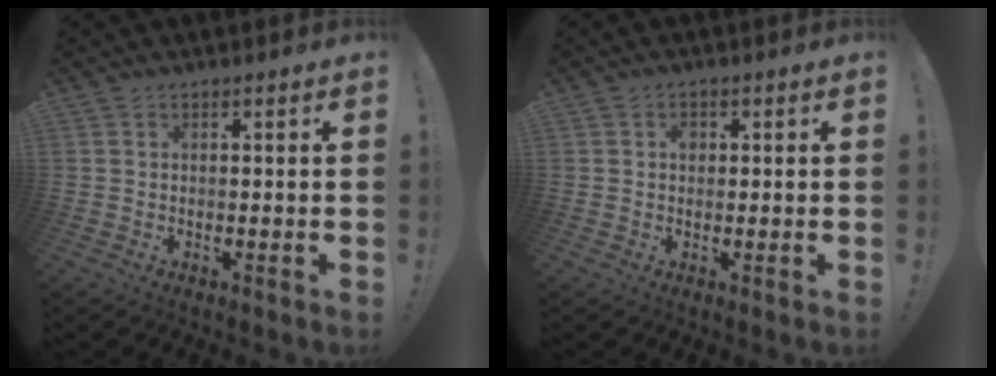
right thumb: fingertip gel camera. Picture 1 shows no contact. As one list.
[{"total": 1.7, "force": [0.2, 1.4, 1.0], "torque": [-0.009, 0.001, 0.000]}]